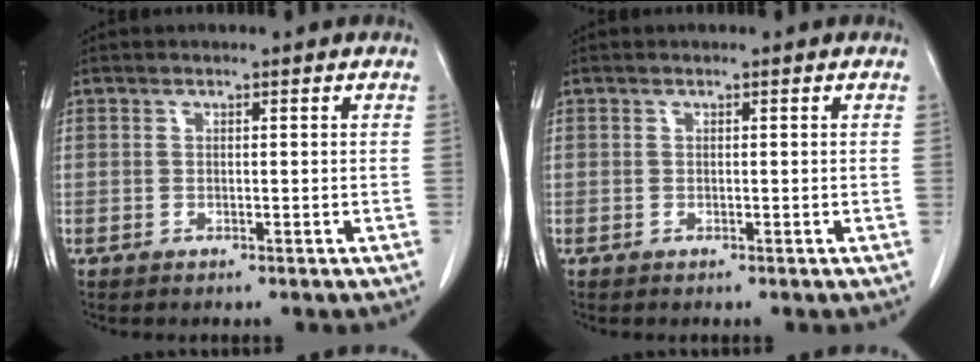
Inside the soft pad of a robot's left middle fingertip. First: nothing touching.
{"total": 0.0}